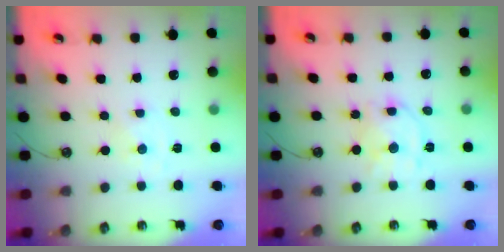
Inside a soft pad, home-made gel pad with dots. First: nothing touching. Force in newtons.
{"total": 11.5, "press": 11.4, "slide": 1.0}